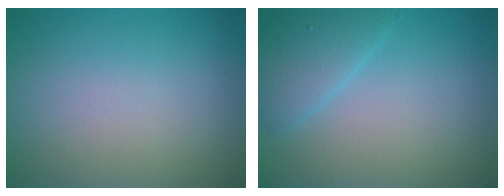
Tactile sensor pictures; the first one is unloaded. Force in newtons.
{"total": 2.6, "press": 2.6, "slide": 0.2}